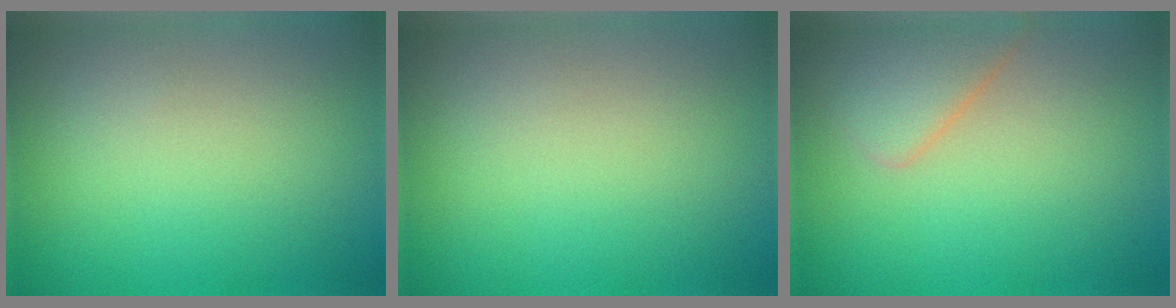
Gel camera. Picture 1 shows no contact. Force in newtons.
{"total": 0.0}
{"total": 2.9, "press": 2.9, "slide": 0.1}